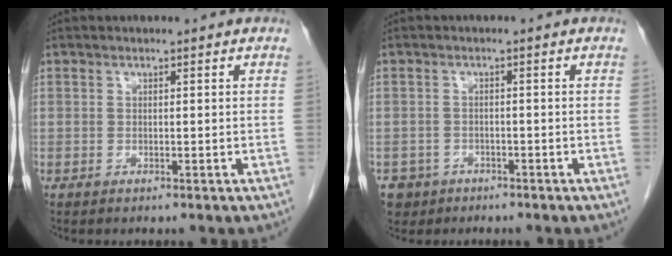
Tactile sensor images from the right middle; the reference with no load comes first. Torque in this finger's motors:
{"motor_torque": [0.59, -0.47, 0.03, -0.01]}